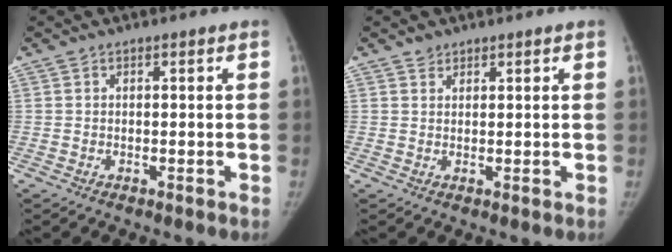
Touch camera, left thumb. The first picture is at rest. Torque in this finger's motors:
{"motor_torque": [0.28, -0.08, 0.30, 0.01, 0.05]}